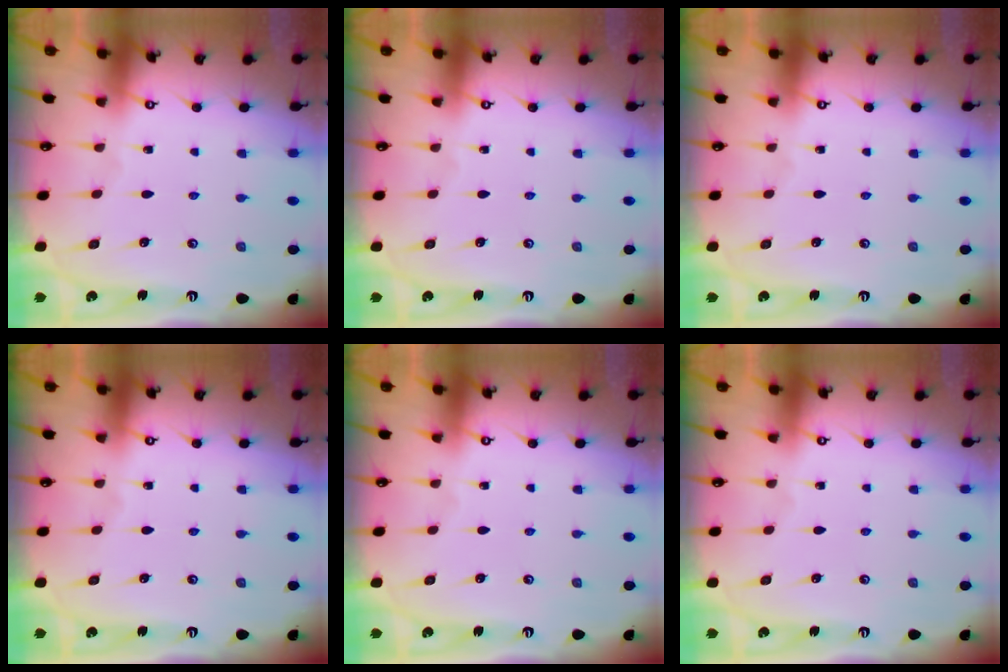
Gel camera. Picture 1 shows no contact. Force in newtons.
{"total": 0.0}
{"total": 0.0}
{"total": 0.0}
{"total": 0.0}
{"total": 0.0}